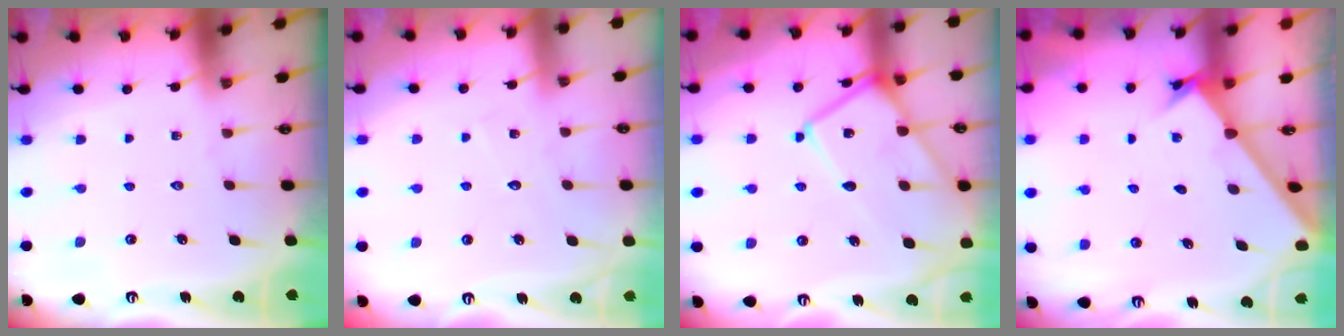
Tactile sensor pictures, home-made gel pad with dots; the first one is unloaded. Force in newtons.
{"total": 3.9, "press": 3.9, "slide": 0.3}
{"total": 14.9, "press": 14.8, "slide": 1.4}
{"total": 1.8, "press": 1.8, "slide": 0.2}